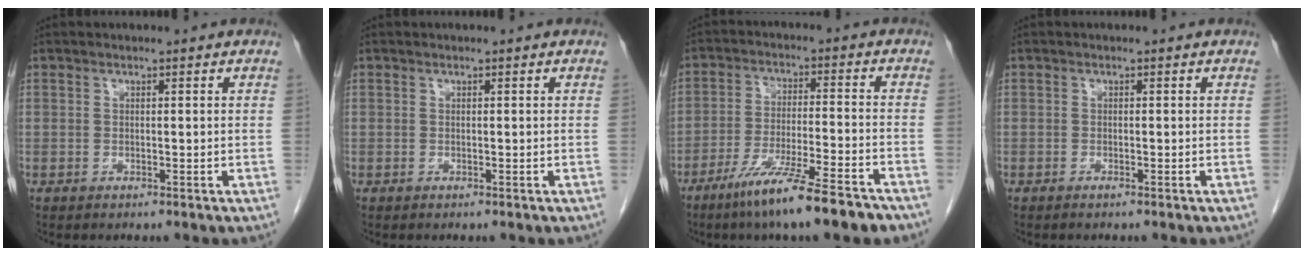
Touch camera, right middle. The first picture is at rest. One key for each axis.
{"total": 0.0}
{"total": 12.6, "fx": -9.0, "fy": 0.3, "fz": 8.8, "tx": -0.147, "ty": -0.032, "tz": -0.147}
{"total": 0.5, "fx": -0.4, "fy": 0.0, "fz": 0.3, "tx": -0.008, "ty": 0.000, "tz": -0.008}